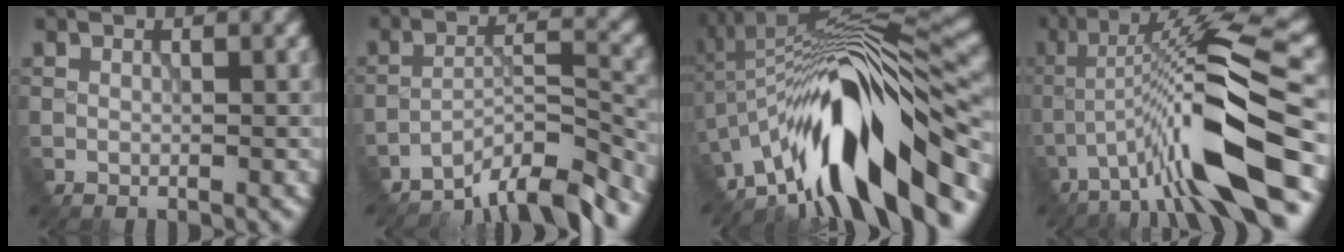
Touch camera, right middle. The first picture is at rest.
{"total": 7.2, "force": [-6.2, 1.0, 3.4], "torque": [-0.051, 0.002, -0.108]}
{"total": 13.1, "force": [-6.6, 3.1, 10.9], "torque": [-0.167, 0.021, -0.110]}
{"total": 11.6, "force": [-4.7, 1.4, 10.5], "torque": [-0.174, 0.021, -0.081]}